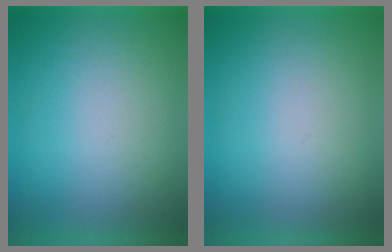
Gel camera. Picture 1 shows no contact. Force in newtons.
{"total": 1.2}